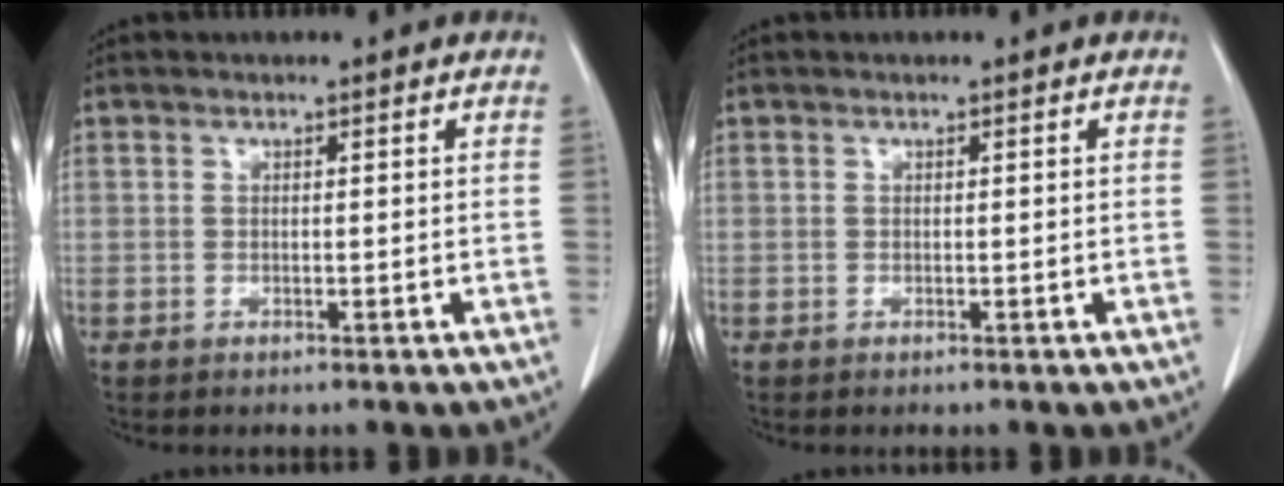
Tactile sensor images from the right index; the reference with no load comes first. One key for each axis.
{"total": 0.0}